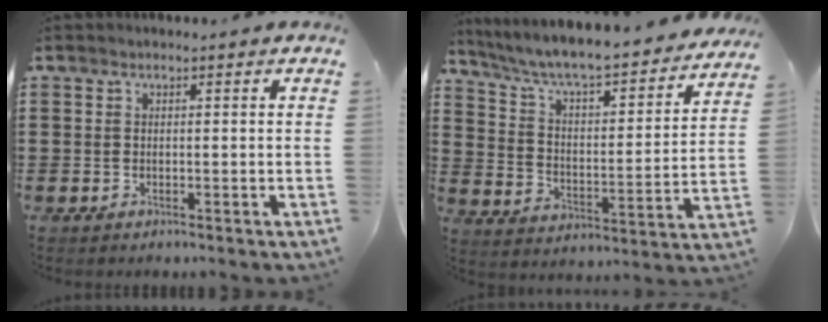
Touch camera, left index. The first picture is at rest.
{"total": 5.7, "force": [5.1, 0.3, 2.6], "torque": [-0.074, -0.045, 0.079]}